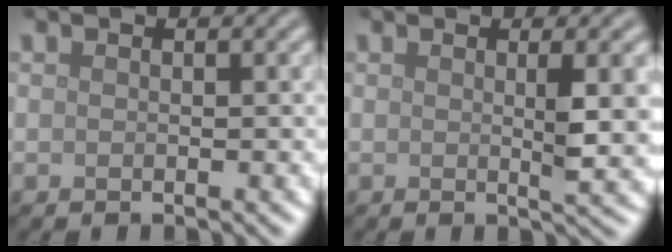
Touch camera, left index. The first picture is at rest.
{"total": 3.7, "force": [0.3, 0.6, 3.7], "torque": [-0.053, -0.004, 0.005]}